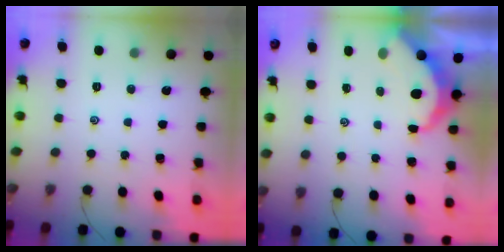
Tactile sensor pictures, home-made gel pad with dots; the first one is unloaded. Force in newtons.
{"total": 5.4, "press": 5.4, "slide": 0.5}